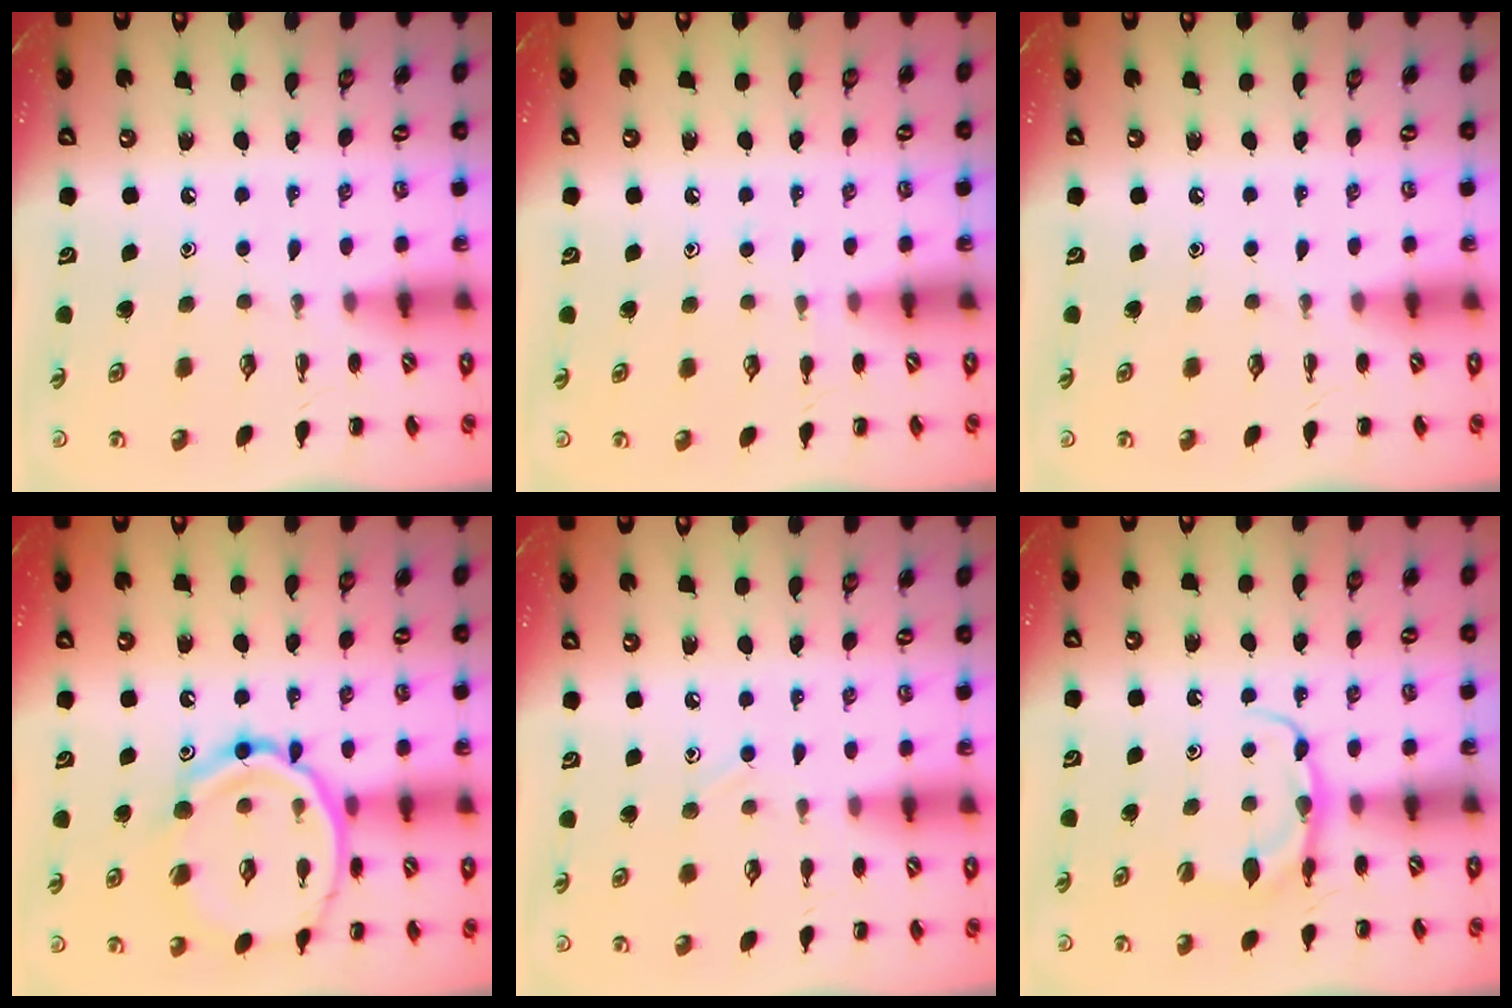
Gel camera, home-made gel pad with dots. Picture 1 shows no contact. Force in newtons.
{"total": 4.2, "press": 4.0, "slide": 1.2}
{"total": 0.0}
{"total": 17.7, "press": 17.6, "slide": 2.0}
{"total": 5.2, "press": 5.0, "slide": 1.6}
{"total": 5.9, "press": 5.9, "slide": 0.3}